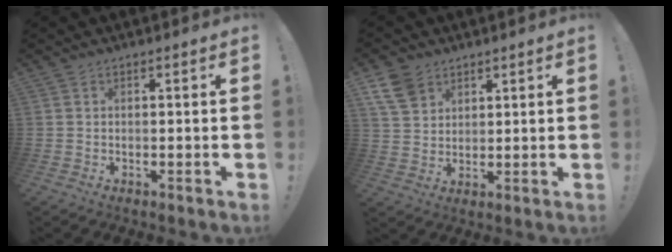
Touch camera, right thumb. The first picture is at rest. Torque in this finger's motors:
{"motor_torque": [-0.06, 0.06, 0.47, 0.31, 0.01]}